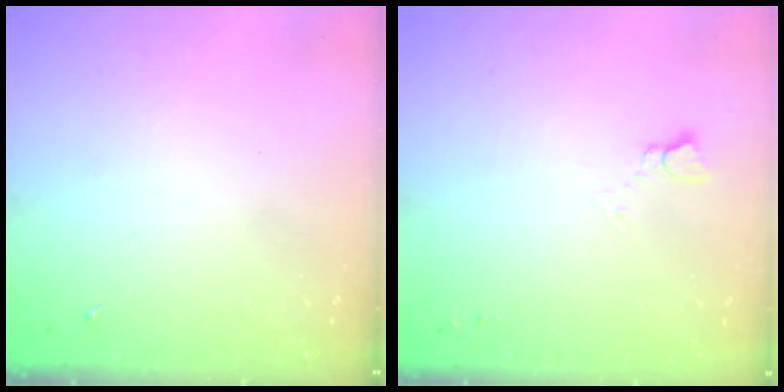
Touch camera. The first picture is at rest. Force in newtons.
{"total": 2.5, "press": 2.5, "slide": 0.2}